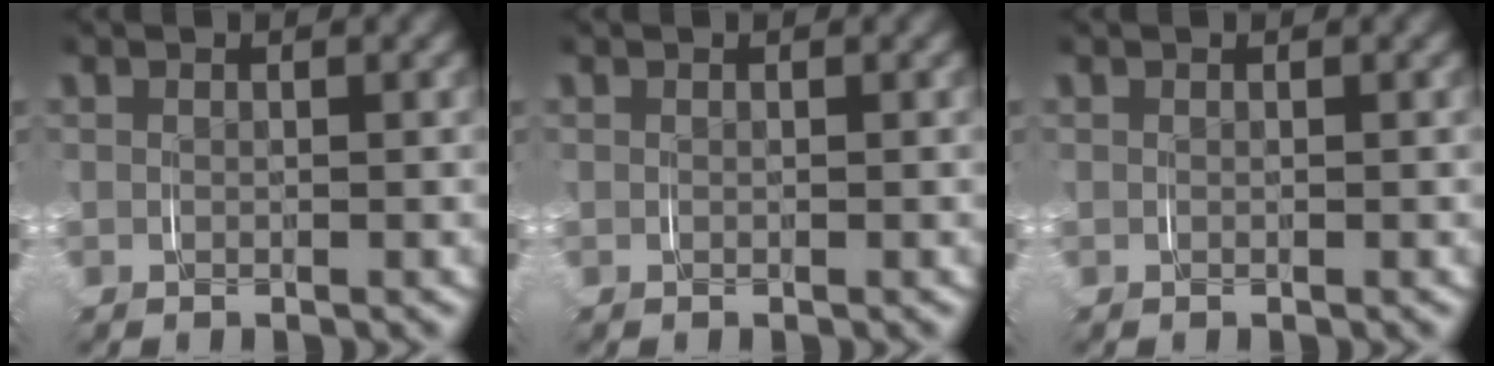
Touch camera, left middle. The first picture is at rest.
{"total": 0.0}
{"total": 0.0}